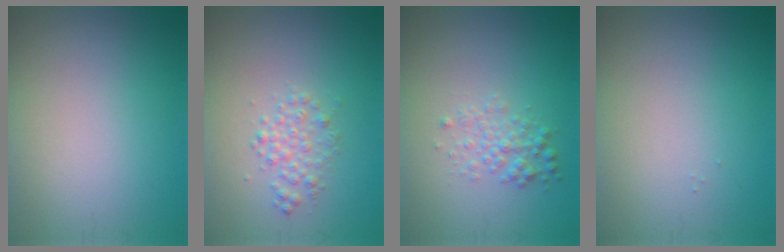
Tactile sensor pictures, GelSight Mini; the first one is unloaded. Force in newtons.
{"total": 1.9, "press": 1.9, "slide": 0.0}
{"total": 1.9, "press": 1.9, "slide": 0.0}
{"total": 0.0}